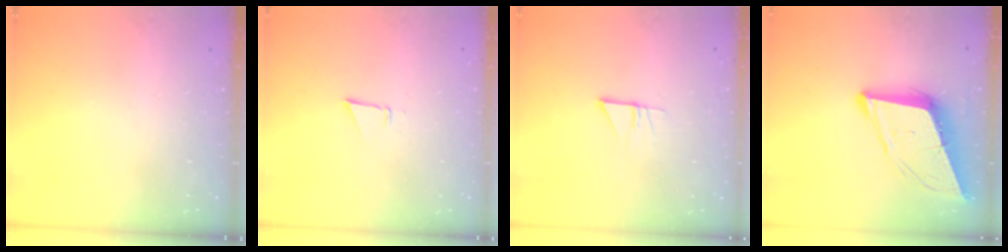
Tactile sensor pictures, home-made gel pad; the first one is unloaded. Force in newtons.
{"total": 2.7, "press": 2.6, "slide": 0.8}
{"total": 4.2, "press": 4.2, "slide": 0.4}
{"total": 11.4, "press": 10.8, "slide": 3.7}